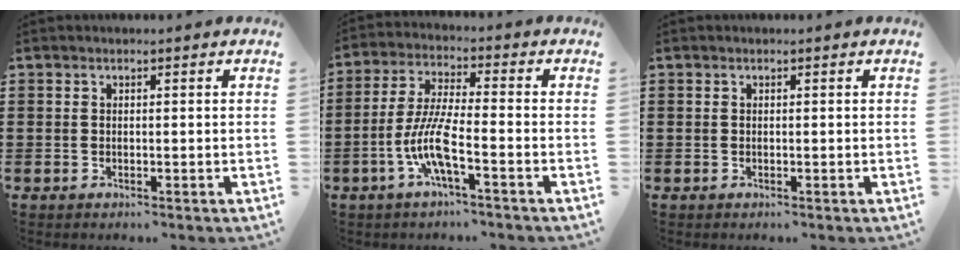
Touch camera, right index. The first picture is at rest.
{"total": 8.2, "force": [-3.5, 1.4, 7.2], "torque": [-0.168, -0.013, -0.075]}
{"total": 0.0}